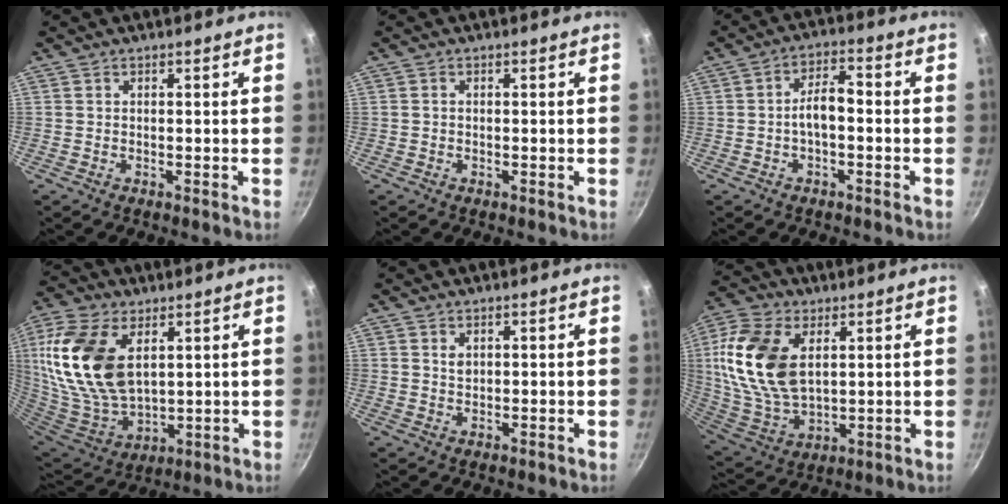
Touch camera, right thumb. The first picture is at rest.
{"total": 0.6, "force": [0.0, 0.5, 0.3], "torque": [-0.005, 0.004, 0.001]}
{"total": 5.6, "force": [-1.1, 2.6, 4.8], "torque": [-0.075, 0.031, -0.024]}
{"total": 21.3, "force": [6.4, 12.5, 16.0], "torque": [-0.315, -0.031, 0.131]}
{"total": 1.5, "force": [0.6, 1.1, 0.9], "torque": [-0.013, 0.000, 0.012]}
{"total": 19.1, "force": [4.6, 11.5, 14.5], "torque": [-0.273, -0.016, 0.097]}